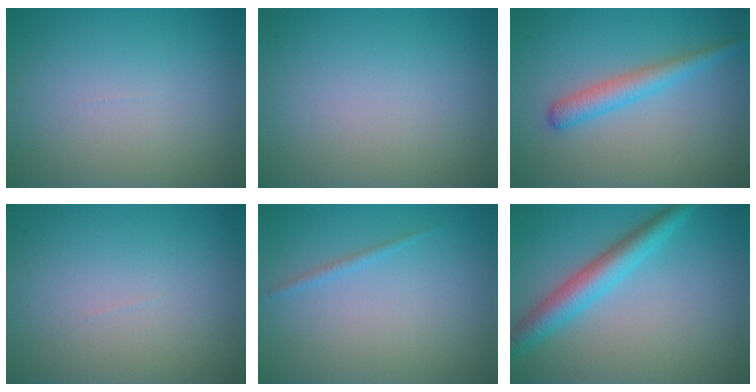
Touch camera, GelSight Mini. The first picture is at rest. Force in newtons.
{"total": 0.0}
{"total": 2.8, "press": 2.8, "slide": 0.0}
{"total": 0.0}
{"total": 0.8, "press": 0.8, "slide": 0.1}
{"total": 4.2, "press": 4.2, "slide": 0.1}